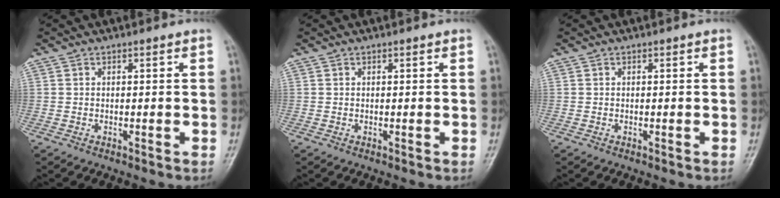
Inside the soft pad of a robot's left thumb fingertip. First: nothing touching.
{"total": 0.0}
{"total": 0.0}